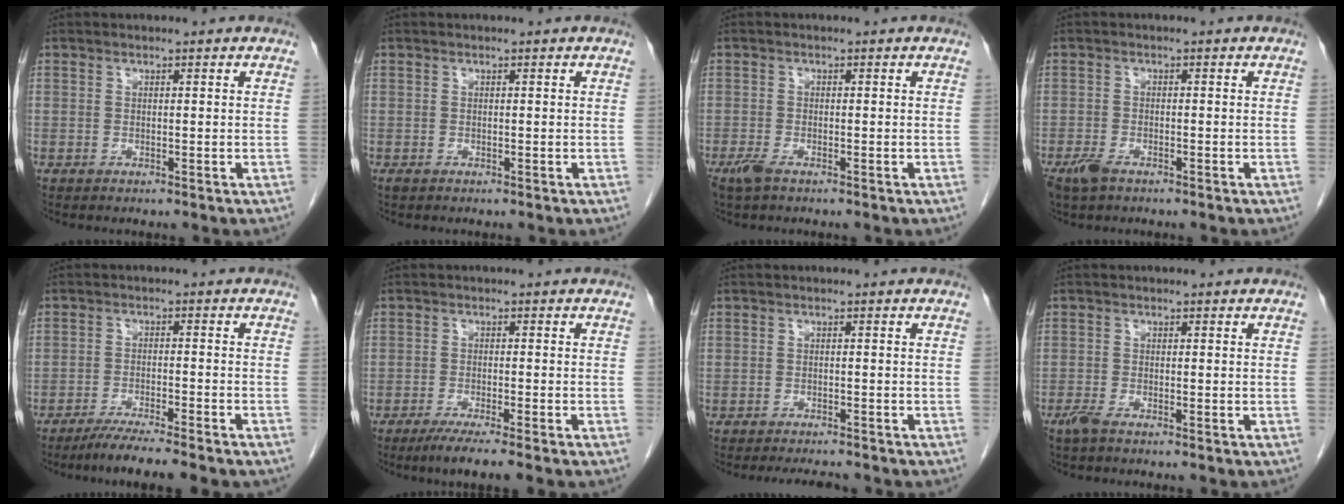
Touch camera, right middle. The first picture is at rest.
{"total": 0.0}
{"total": 2.3, "force": [-1.5, 0.7, 1.6], "torque": [-0.040, -0.006, -0.028]}
{"total": 3.2, "force": [-2.2, 1.3, 2.0], "torque": [-0.045, -0.005, -0.035]}
{"total": 7.6, "force": [-6.3, -0.4, 4.2], "torque": [-0.059, -0.019, -0.100]}
{"total": 5.5, "force": [-4.0, -0.5, 3.6], "torque": [-0.054, -0.013, -0.067]}
{"total": 4.2, "force": [-3.9, 0.6, 1.4], "torque": [-0.017, -0.008, -0.055]}
{"total": 1.6, "force": [-1.2, 0.2, 1.0], "torque": [-0.029, -0.005, -0.026]}